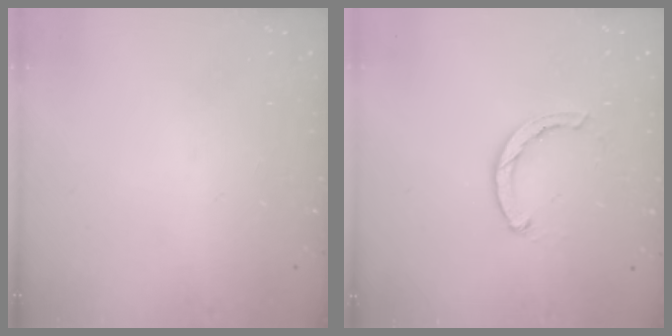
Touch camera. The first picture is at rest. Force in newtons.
{"total": 2.3, "press": 2.3, "slide": 0.3}